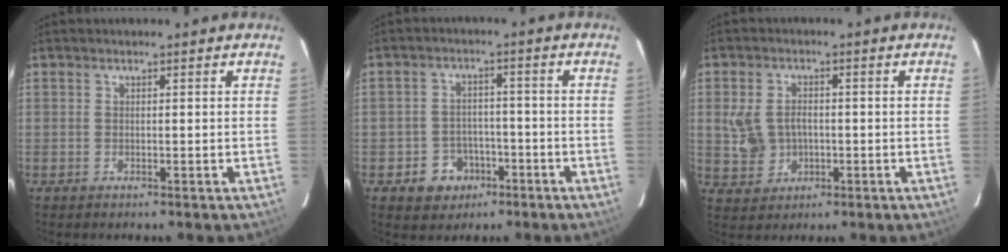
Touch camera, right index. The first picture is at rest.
{"total": 6.7, "force": [-3.5, 5.6, 1.6], "torque": [-0.049, 0.019, -0.039]}
{"total": 6.6, "force": [-0.3, 5.3, 3.9], "torque": [-0.088, 0.008, 0.006]}